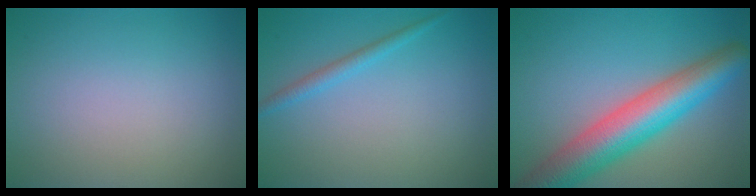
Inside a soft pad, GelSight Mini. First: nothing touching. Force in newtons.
{"total": 1.4, "press": 1.4, "slide": 0.1}
{"total": 8.7, "press": 8.7, "slide": 0.2}